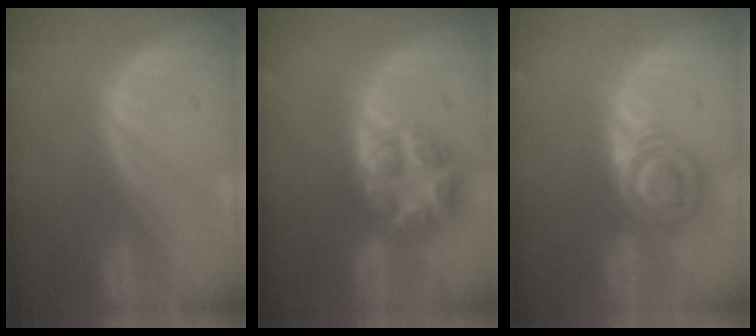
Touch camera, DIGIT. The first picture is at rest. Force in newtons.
{"total": 8.2, "press": 7.2, "slide": 3.9}
{"total": 5.9, "press": 5.9, "slide": 0.8}